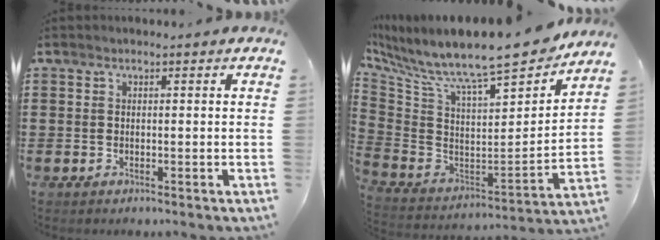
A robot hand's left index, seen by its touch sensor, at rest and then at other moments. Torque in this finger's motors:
{"motor_torque": [2.14, 0.00, 1.05, 0.21]}